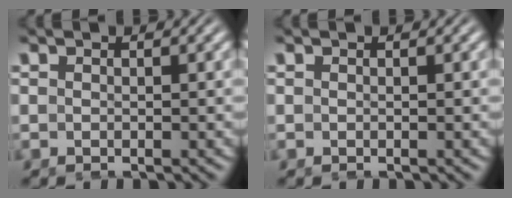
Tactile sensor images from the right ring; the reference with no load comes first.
{"total": 0.0}